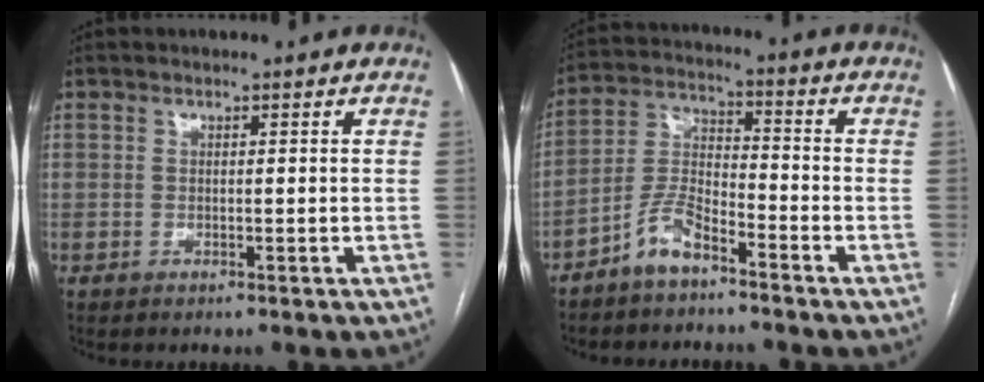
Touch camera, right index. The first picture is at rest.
{"total": 6.7, "force": [-4.9, 2.1, 4.1], "torque": [-0.094, 0.004, -0.101]}